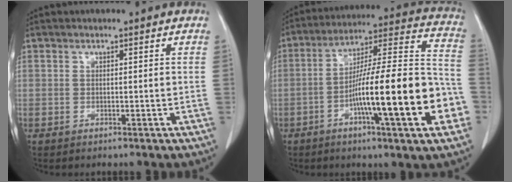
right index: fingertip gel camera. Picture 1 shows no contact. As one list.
[{"total": 22.4, "force": [-6.9, 1.8, 21.3], "torque": [-0.287, 0.010, -0.107]}]